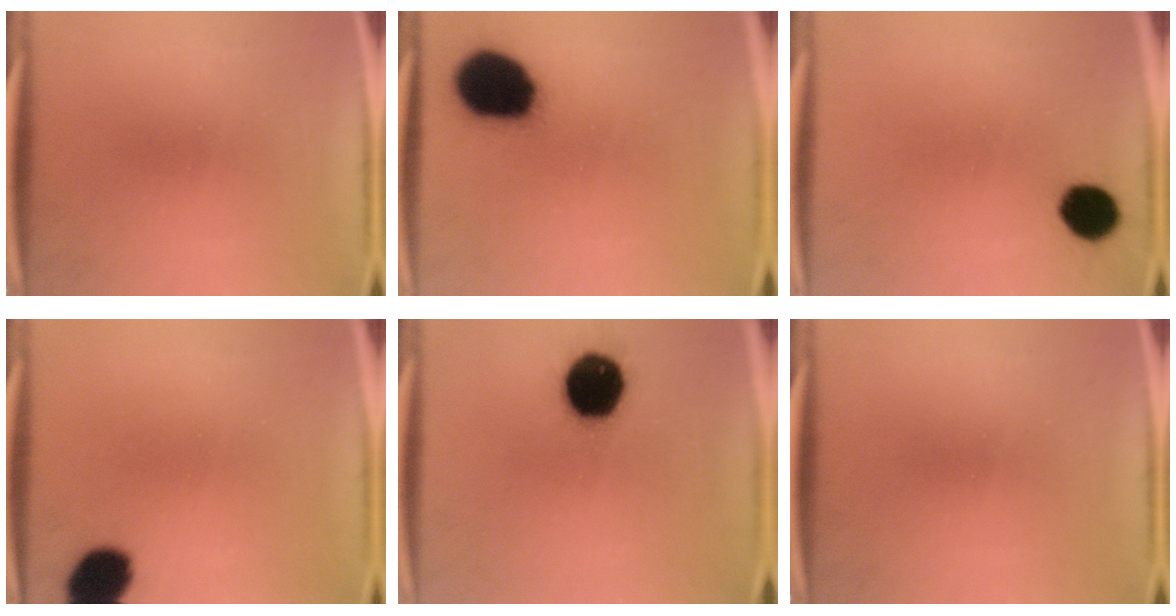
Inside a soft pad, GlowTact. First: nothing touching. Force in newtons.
{"total": 17.1}
{"total": 7.2}
{"total": 8.8}
{"total": 17.1}
{"total": 0.0}